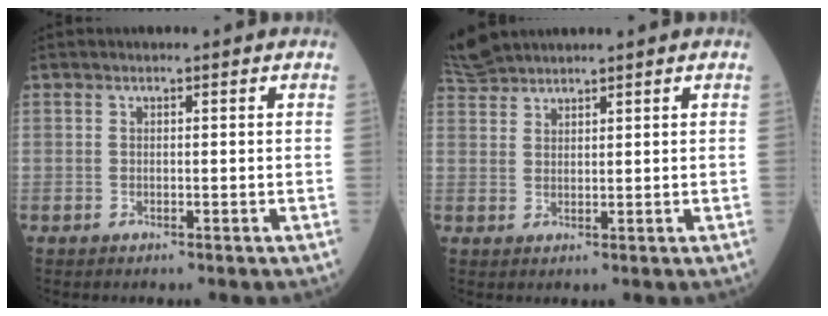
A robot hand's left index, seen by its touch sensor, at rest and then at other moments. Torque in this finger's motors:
{"motor_torque": [0.57, -1.57, 0.02, 0.04]}